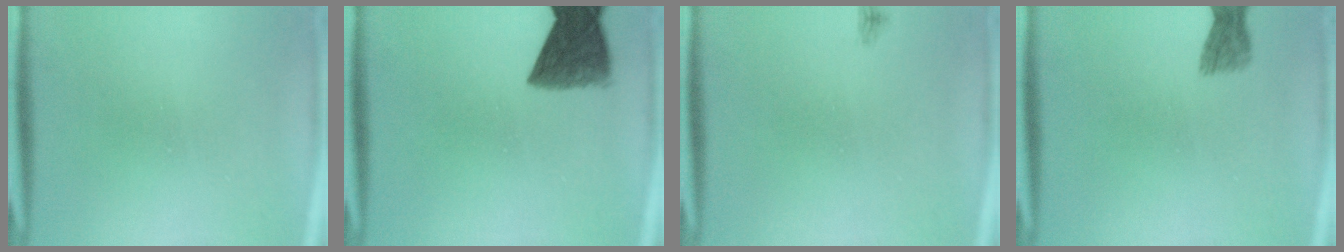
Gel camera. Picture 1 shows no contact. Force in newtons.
{"total": 9.1}
{"total": 0.9}
{"total": 1.9}